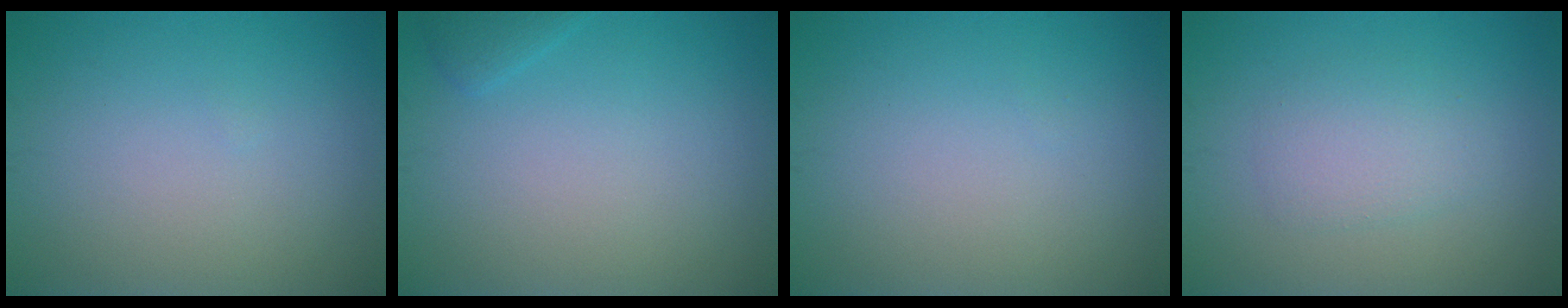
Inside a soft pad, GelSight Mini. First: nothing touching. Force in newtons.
{"total": 0.9, "press": 0.9, "slide": 0.1}
{"total": 0.0}
{"total": 2.4, "press": 2.4, "slide": 0.2}